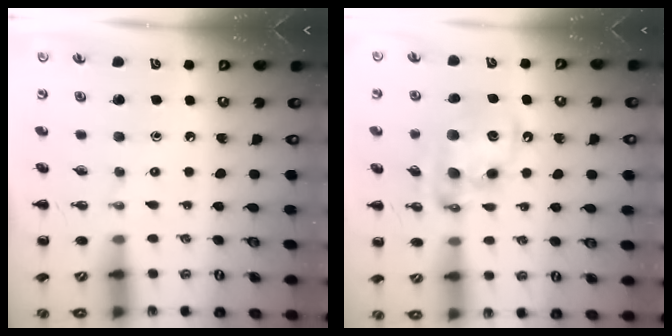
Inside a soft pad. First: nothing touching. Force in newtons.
{"total": 12.6, "press": 12.2, "slide": 3.1}